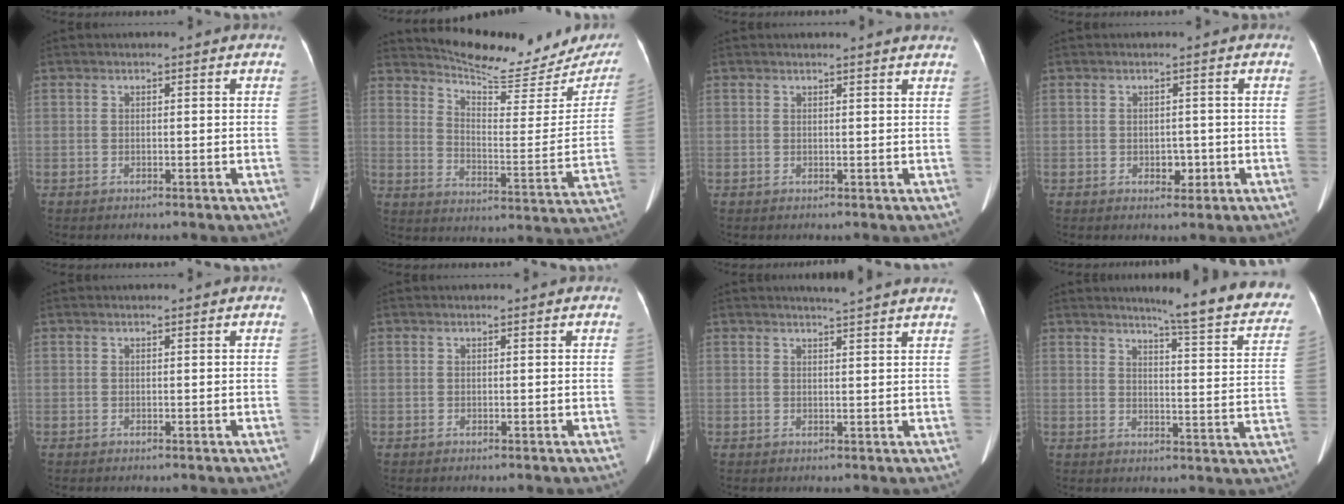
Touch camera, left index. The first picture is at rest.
{"total": 18.4, "force": [17.4, 3.3, 5.0], "torque": [-0.064, -0.066, 0.220]}
{"total": 4.3, "force": [4.1, -0.1, 1.2], "torque": [-0.018, 0.005, 0.036]}
{"total": 1.9, "force": [-0.5, 1.5, 1.2], "torque": [-0.016, 0.001, 0.000]}
{"total": 0.0}
{"total": 0.0}
{"total": 5.7, "force": [5.2, -0.6, 2.2], "torque": [-0.031, 0.006, 0.053]}
{"total": 16.7, "force": [14.7, 1.1, 7.9], "torque": [-0.087, -0.066, 0.160]}